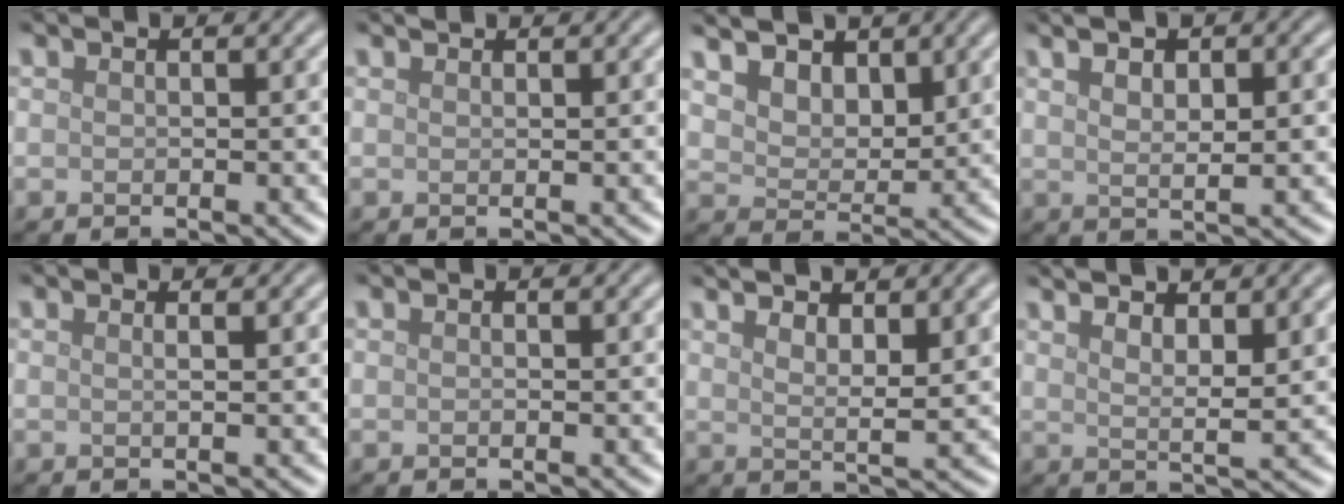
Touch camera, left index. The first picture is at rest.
{"total": 0.5, "force": [0.5, 0.1, 0.1], "torque": [-0.002, 0.000, 0.011]}
{"total": 7.8, "force": [5.2, 4.6, 3.5], "torque": [-0.089, 0.006, 0.082]}
{"total": 5.5, "force": [2.0, 2.1, 4.7], "torque": [-0.051, 0.016, 0.017]}
{"total": 1.3, "force": [0.4, 0.6, 1.1], "torque": [-0.006, -0.001, -0.011]}
{"total": 0.0}
{"total": 3.8, "force": [2.4, 1.0, 2.8], "torque": [-0.040, 0.001, 0.039]}
{"total": 4.4, "force": [2.7, 1.1, 3.2], "torque": [-0.044, 0.002, 0.042]}